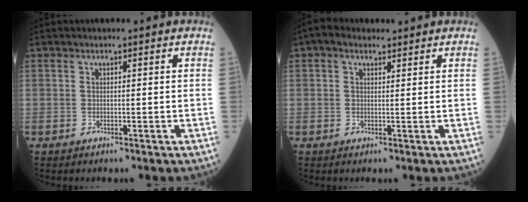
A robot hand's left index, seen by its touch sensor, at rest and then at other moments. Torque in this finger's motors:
{"motor_torque": [0.96, -0.95, 0.24, 0.05]}